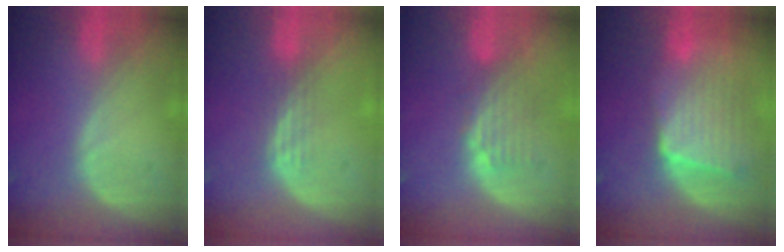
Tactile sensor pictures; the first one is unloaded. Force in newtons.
{"total": 3.0, "press": 2.6, "slide": 1.4}
{"total": 4.6, "press": 3.9, "slide": 2.4}
{"total": 10.2, "press": 9.0, "slide": 4.7}